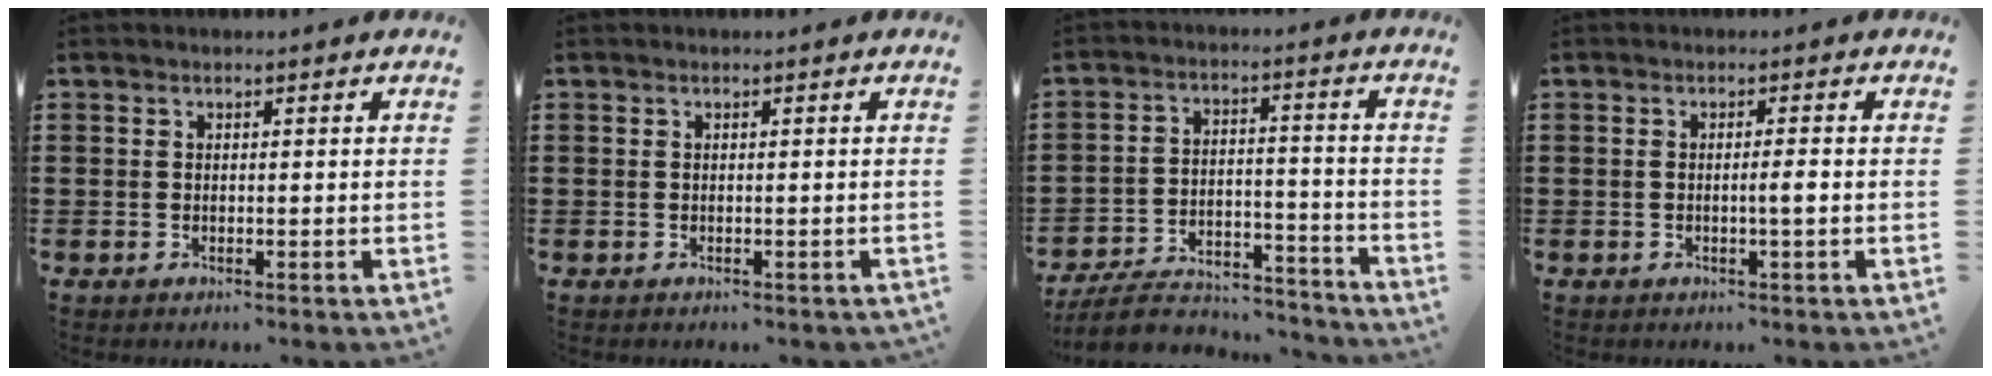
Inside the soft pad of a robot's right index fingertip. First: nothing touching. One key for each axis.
{"total": 0.0}
{"total": 7.0, "fx": -6.4, "fy": 1.5, "fz": 2.1, "tx": -0.042, "ty": 0.014, "tz": -0.124}
{"total": 1.9, "fx": -0.4, "fy": -0.1, "fz": 1.8, "tx": -0.034, "ty": -0.003, "tz": -0.009}